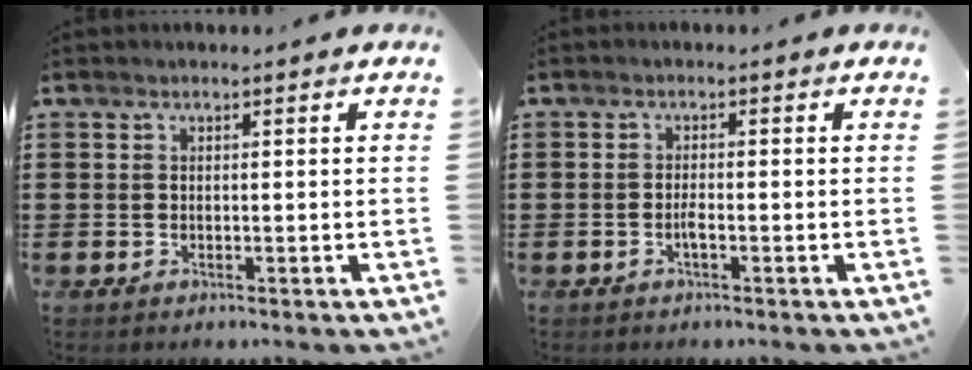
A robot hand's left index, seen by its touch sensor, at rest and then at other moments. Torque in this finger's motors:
{"motor_torque": [0.00, 0.00, 0.00, 0.02]}